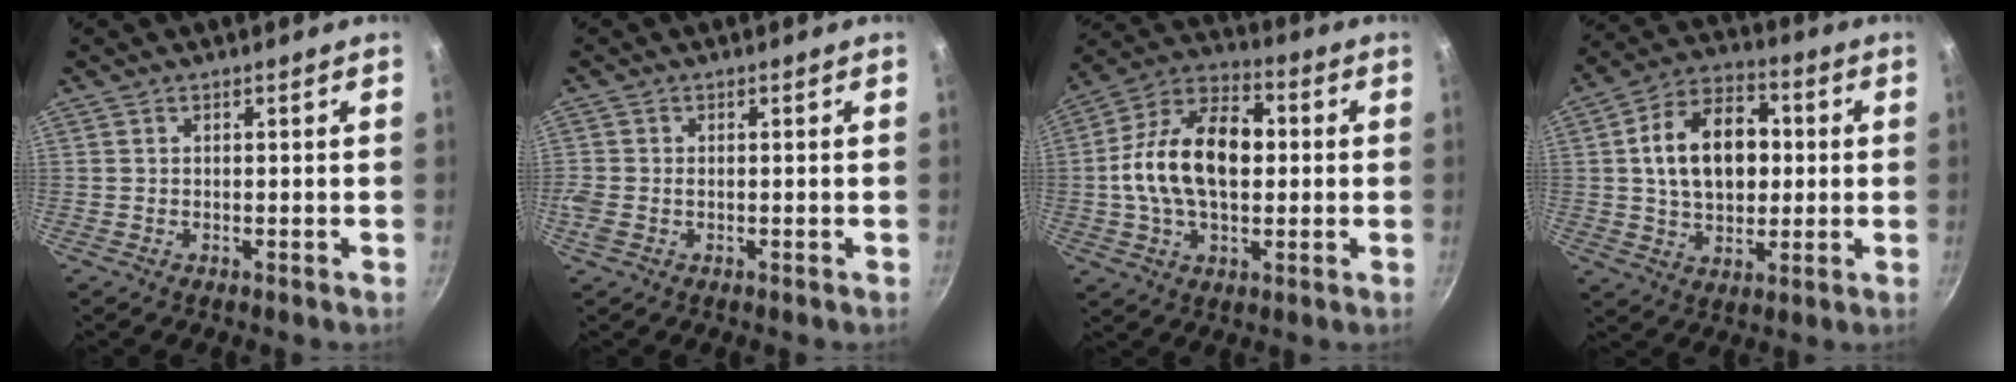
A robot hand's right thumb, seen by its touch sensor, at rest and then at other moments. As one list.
[{"total": 3.0, "force": [-0.9, 2.0, 2.1], "torque": [-0.053, 0.001, -0.020]}, {"total": 18.1, "force": [0.5, 11.2, 14.2], "torque": [-0.225, 0.031, -0.008]}, {"total": 16.2, "force": [1.7, 11.0, 11.7], "torque": [-0.160, 0.020, 0.020]}]